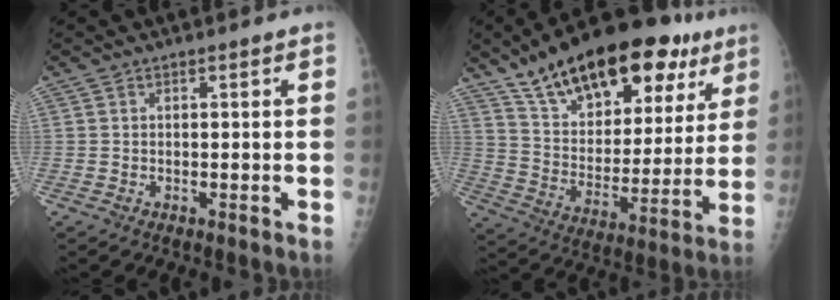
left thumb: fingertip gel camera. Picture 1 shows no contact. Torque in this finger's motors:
{"motor_torque": [1.41, 1.45, 1.45, -1.31, 0.37]}